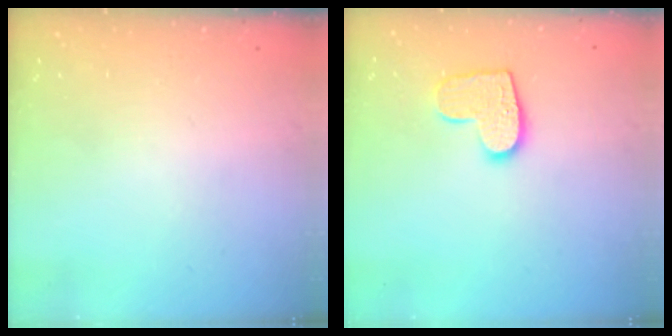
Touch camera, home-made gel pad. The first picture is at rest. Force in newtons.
{"total": 10.8, "press": 10.8, "slide": 0.7}